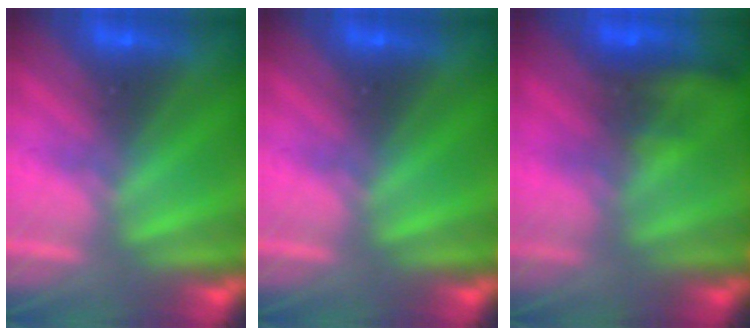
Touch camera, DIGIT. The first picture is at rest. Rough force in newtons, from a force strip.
{"total": 0.0}
{"total": 9.3}